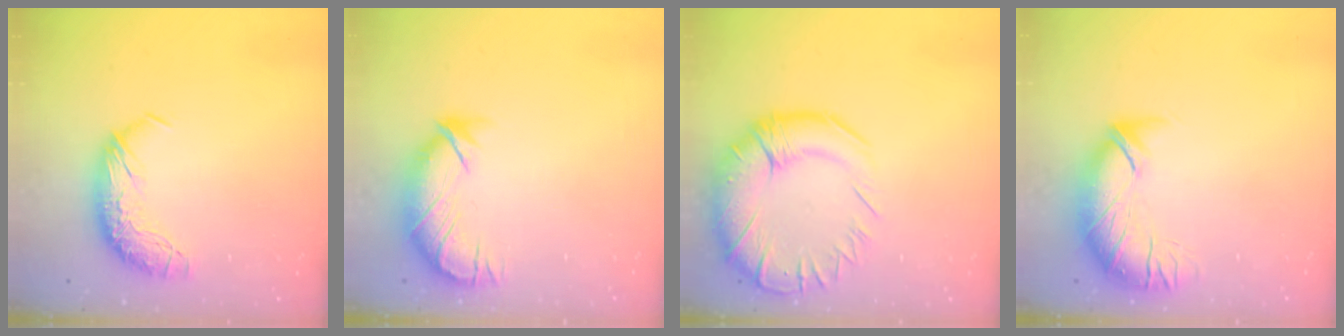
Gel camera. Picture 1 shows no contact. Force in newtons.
{"total": 3.9, "press": 3.3, "slide": 1.9}
{"total": 9.1, "press": 7.5, "slide": 5.2}
{"total": 2.7, "press": 1.2, "slide": 2.5}